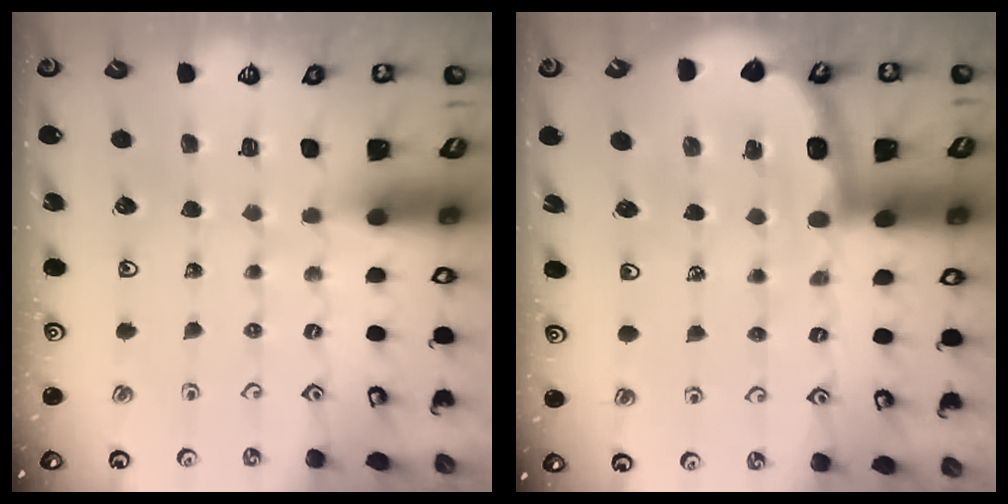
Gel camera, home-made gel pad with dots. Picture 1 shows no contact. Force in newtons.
{"total": 8.3, "press": 7.7, "slide": 2.9}